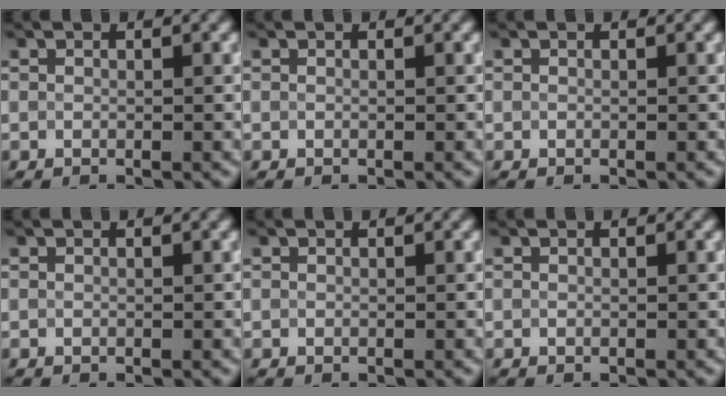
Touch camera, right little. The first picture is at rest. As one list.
[{"total": 0.0}, {"total": 0.0}, {"total": 0.0}, {"total": 0.0}, {"total": 0.0}]